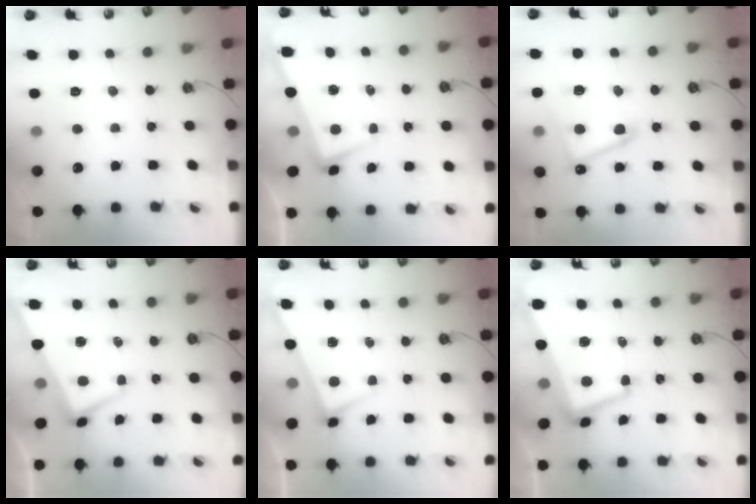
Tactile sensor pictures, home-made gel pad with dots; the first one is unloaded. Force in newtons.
{"total": 2.3, "press": 1.3, "slide": 1.9}
{"total": 11.9, "press": 11.8, "slide": 0.7}
{"total": 1.1, "press": 0.6, "slide": 0.9}
{"total": 3.0, "press": 3.0, "slide": 0.1}
{"total": 7.2, "press": 6.9, "slide": 1.8}